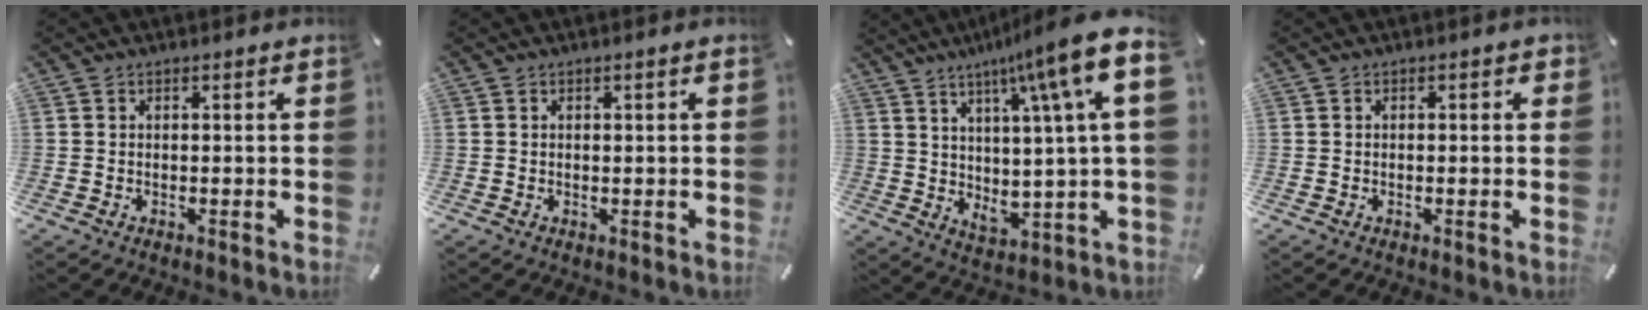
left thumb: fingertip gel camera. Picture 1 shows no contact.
{"total": 0.8, "force": [0.2, 0.0, 0.8], "torque": [-0.014, -0.001, 0.003]}
{"total": 16.3, "force": [7.0, 2.6, 14.5], "torque": [-0.232, -0.048, 0.099]}
{"total": 0.8, "force": [0.0, 0.4, 0.6], "torque": [-0.012, 0.002, 0.000]}